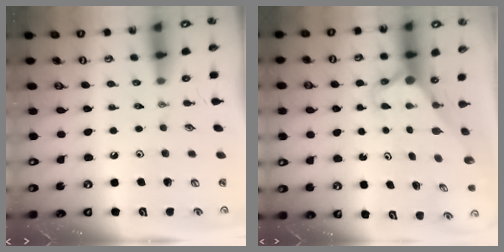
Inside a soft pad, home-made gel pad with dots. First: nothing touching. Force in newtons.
{"total": 3.8, "press": 3.7, "slide": 0.3}